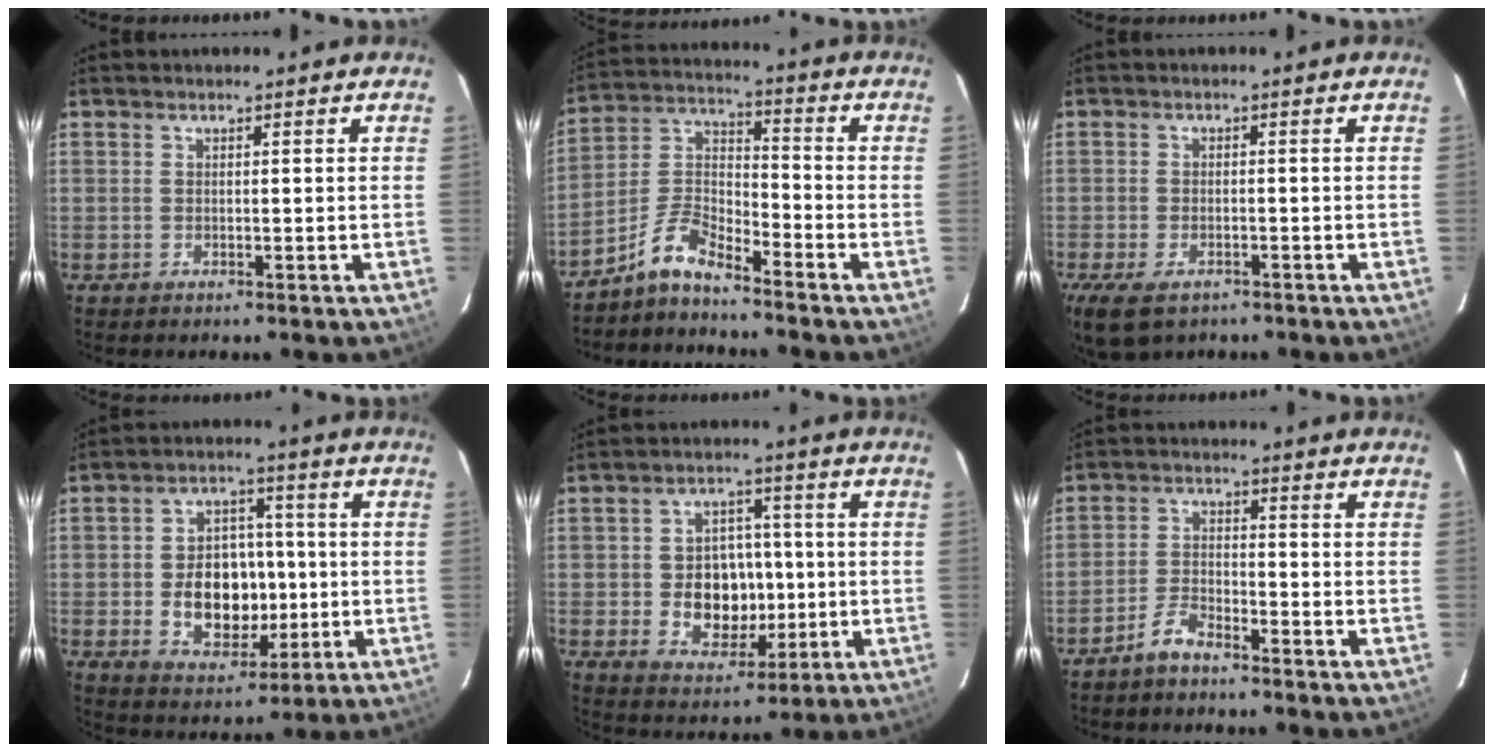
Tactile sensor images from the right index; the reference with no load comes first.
{"total": 7.3, "force": [-6.2, 1.5, 3.4], "torque": [-0.090, 0.033, -0.135]}
{"total": 8.6, "force": [-5.5, 4.4, 4.9], "torque": [-0.123, -0.032, -0.096]}
{"total": 12.1, "force": [-1.6, 8.8, 8.1], "torque": [-0.161, 0.013, -0.007]}
{"total": 10.2, "force": [-1.3, 8.1, 6.0], "torque": [-0.124, 0.009, -0.003]}
{"total": 4.0, "force": [-3.5, 1.0, 1.7], "torque": [-0.049, 0.009, -0.072]}